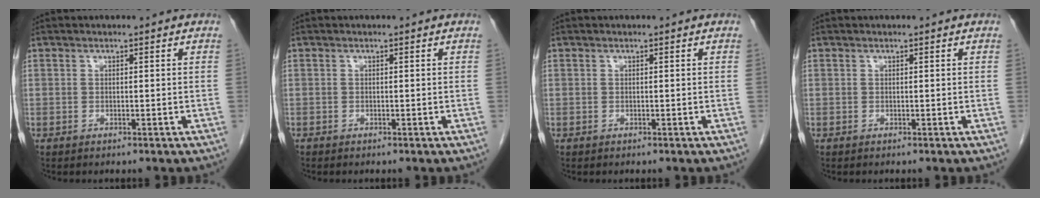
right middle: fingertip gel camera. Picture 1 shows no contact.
{"total": 0.0}
{"total": 0.0}
{"total": 0.0}